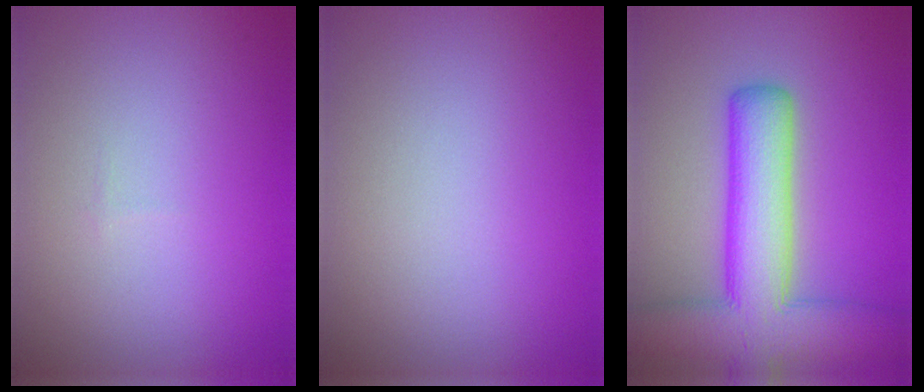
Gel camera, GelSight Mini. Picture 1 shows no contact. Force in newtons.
{"total": 0.0}
{"total": 10.4, "press": 10.4, "slide": 0.6}